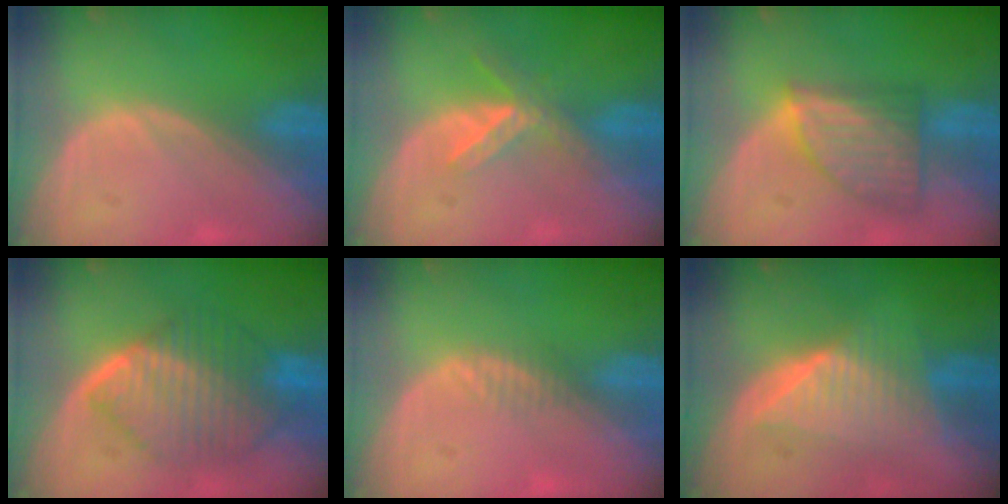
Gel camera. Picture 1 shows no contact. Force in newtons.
{"total": 5.6, "press": 4.9, "slide": 2.7}
{"total": 7.5, "press": 6.8, "slide": 3.1}
{"total": 10.0, "press": 9.9, "slide": 0.8}
{"total": 1.3, "press": 1.1, "slide": 0.7}
{"total": 6.9, "press": 6.9, "slide": 0.2}